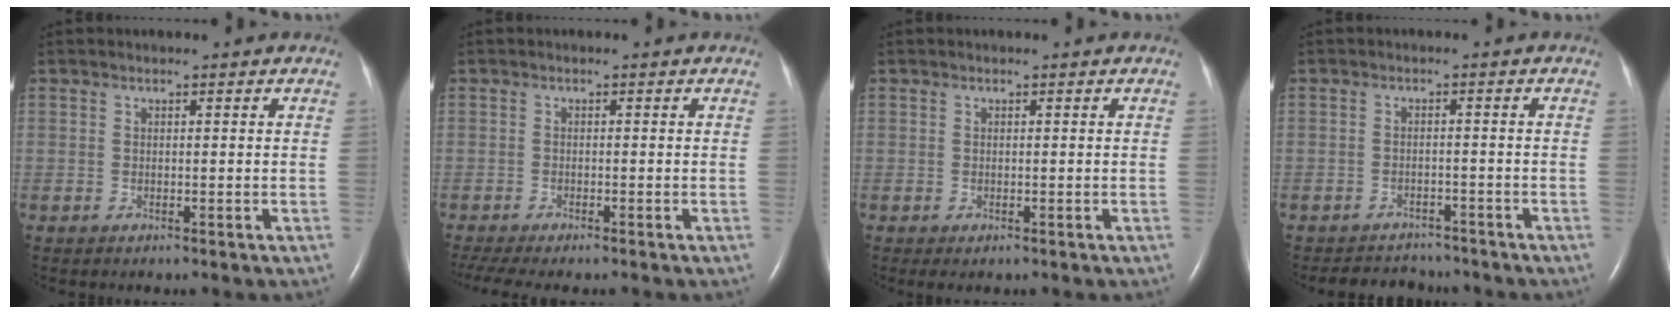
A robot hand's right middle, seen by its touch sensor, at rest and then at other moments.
{"total": 6.7, "force": [-5.6, 1.0, 3.6], "torque": [-0.059, -0.009, -0.087]}
{"total": 0.7, "force": [-0.3, 0.3, 0.5], "torque": [-0.010, -0.003, -0.001]}
{"total": 5.5, "force": [-5.2, 1.7, 0.2], "torque": [-0.006, 0.002, -0.071]}